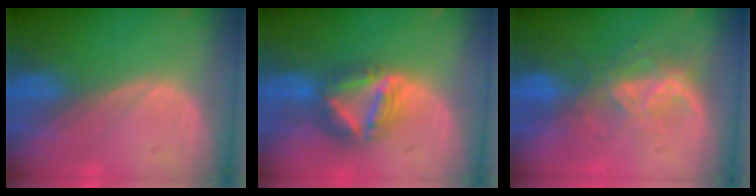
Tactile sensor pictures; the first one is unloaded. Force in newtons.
{"total": 7.9, "press": 6.8, "slide": 4.0}
{"total": 6.6, "press": 6.1, "slide": 2.7}